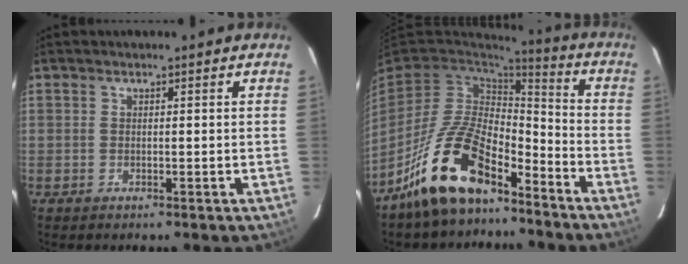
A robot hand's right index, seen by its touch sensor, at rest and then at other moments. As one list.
[{"total": 16.3, "force": [-11.5, 6.4, 9.6], "torque": [-0.198, 0.008, -0.208]}]